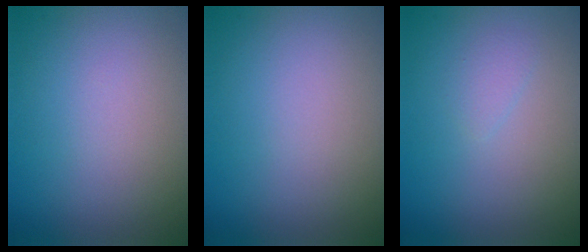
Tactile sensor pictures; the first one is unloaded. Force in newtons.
{"total": 0.0}
{"total": 0.8, "press": 0.8, "slide": 0.0}